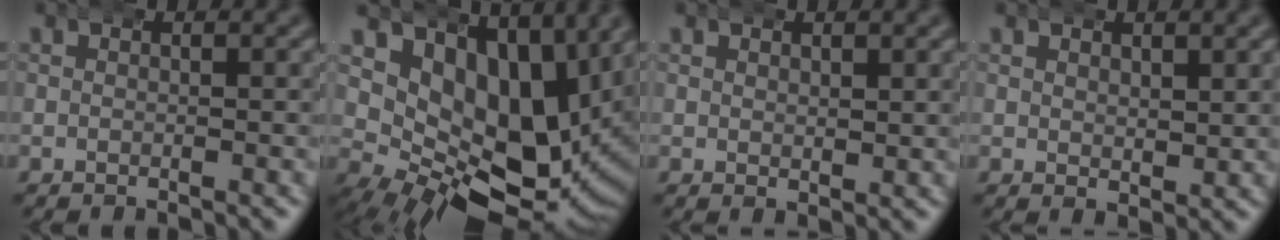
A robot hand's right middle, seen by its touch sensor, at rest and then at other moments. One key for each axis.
{"total": 16.0, "fx": 3.0, "fy": 10.6, "fz": 11.6, "tx": -0.190, "ty": -0.027, "tz": 0.053}
{"total": 1.7, "fx": 1.7, "fy": 0.1, "fz": 0.0, "tx": 0.006, "ty": 0.000, "tz": 0.029}
{"total": 2.1, "fx": 2.1, "fy": 0.3, "fz": 0.1, "tx": 0.007, "ty": 0.000, "tz": 0.037}